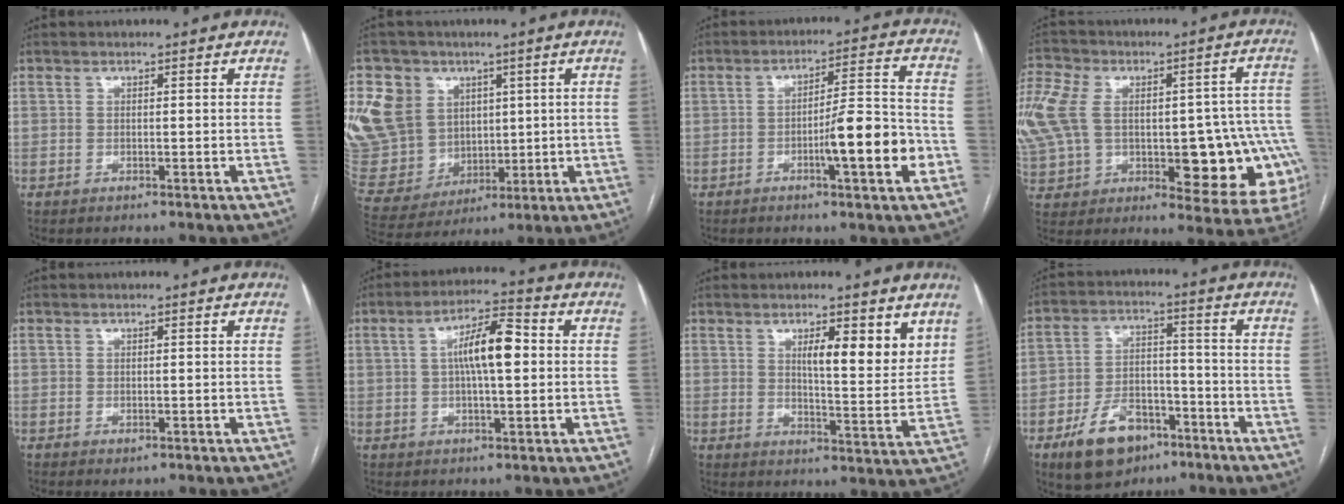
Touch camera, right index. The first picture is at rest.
{"total": 17.1, "force": [5.9, 14.5, 6.9], "torque": [-0.183, 0.046, 0.137]}
{"total": 10.8, "force": [-3.6, 1.0, 10.1], "torque": [-0.152, 0.008, -0.050]}
{"total": 31.3, "force": [-1.4, 17.5, 25.9], "torque": [-0.453, 0.075, 0.017]}
{"total": 1.1, "force": [-0.5, 0.4, 0.9], "torque": [-0.011, -0.003, -0.003]}
{"total": 9.6, "force": [1.2, 2.3, 9.2], "torque": [-0.167, 0.024, 0.015]}
{"total": 8.7, "force": [4.5, 2.0, 7.2], "torque": [-0.101, -0.009, 0.066]}
{"total": 11.3, "force": [-6.6, 6.5, 6.4], "torque": [-0.120, 0.011, -0.106]}